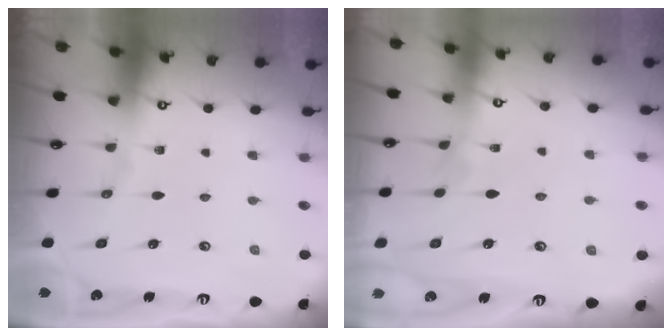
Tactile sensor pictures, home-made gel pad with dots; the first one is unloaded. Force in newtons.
{"total": 3.0, "press": 3.0, "slide": 0.3}